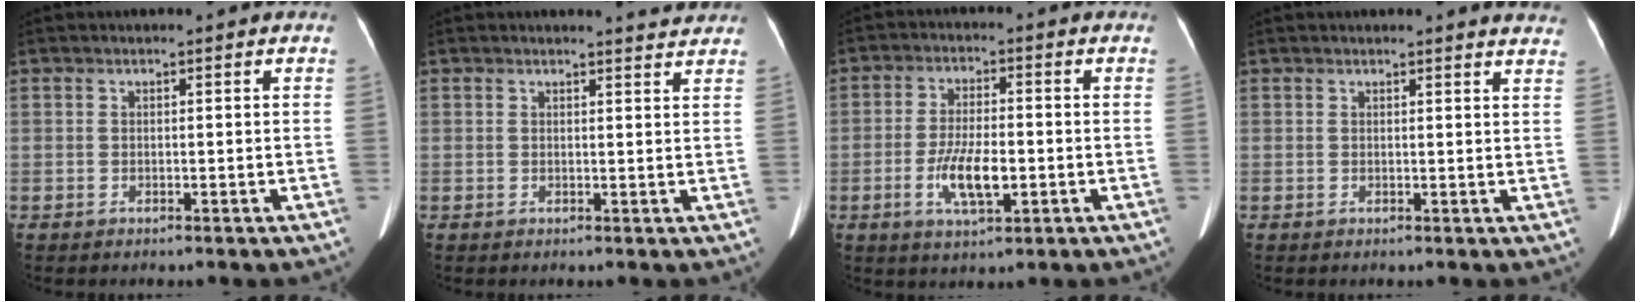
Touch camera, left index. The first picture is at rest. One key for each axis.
{"total": 2.9, "fx": 2.8, "fy": 0.0, "fz": 0.2, "tx": -0.009, "ty": -0.006, "tz": 0.025}
{"total": 7.2, "fx": -2.0, "fy": 2.2, "fz": 6.6, "tx": -0.132, "ty": -0.004, "tz": -0.032}
{"total": 7.2, "fx": 7.0, "fy": 0.8, "fz": 1.3, "tx": 0.005, "ty": -0.013, "tz": 0.048}